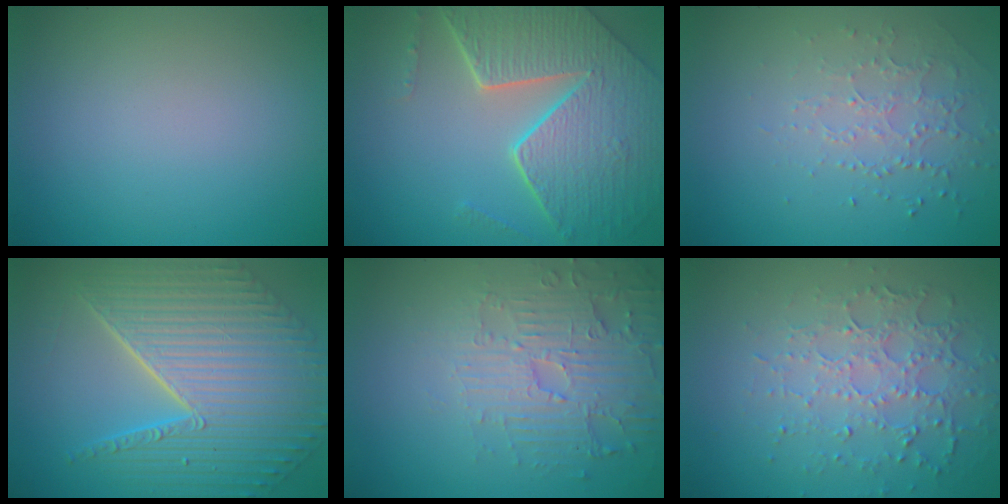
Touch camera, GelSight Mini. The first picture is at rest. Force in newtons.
{"total": 8.1, "press": 5.9, "slide": 5.5}
{"total": 1.5, "press": 1.2, "slide": 0.9}
{"total": 10.5, "press": 7.2, "slide": 7.6}
{"total": 5.0, "press": 3.9, "slide": 3.2}
{"total": 5.0, "press": 3.5, "slide": 3.6}